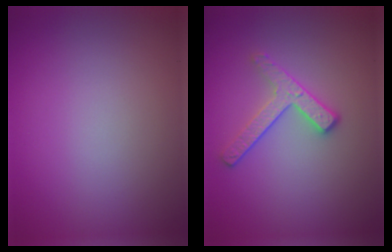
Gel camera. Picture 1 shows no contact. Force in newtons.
{"total": 2.8, "press": 2.5, "slide": 1.3}